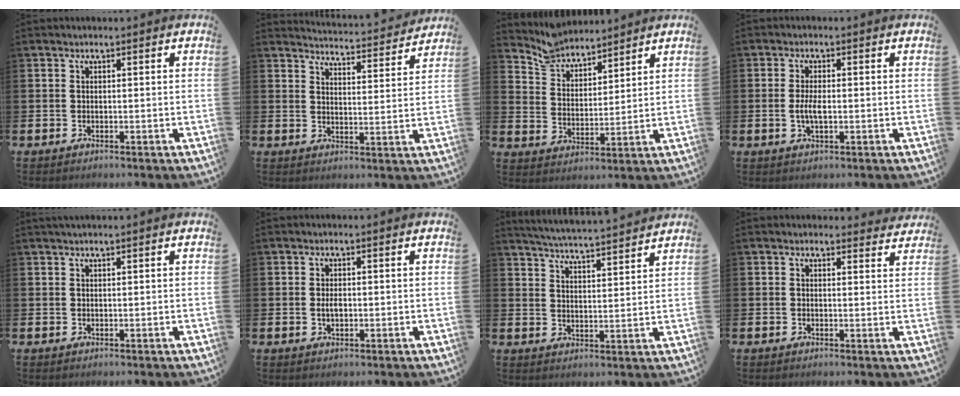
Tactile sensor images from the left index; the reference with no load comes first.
{"total": 4.5, "force": [4.4, 0.1, 0.1], "torque": [-0.015, -0.040, 0.075]}
{"total": 5.9, "force": [5.7, 1.7, 0.1], "torque": [-0.036, -0.033, 0.103]}
{"total": 2.9, "force": [-0.3, 1.1, 2.7], "torque": [-0.046, -0.001, -0.007]}
{"total": 0.6, "force": [0.5, 0.0, 0.3], "torque": [-0.014, 0.005, 0.011]}
{"total": 1.6, "force": [-0.1, 0.8, 1.3], "torque": [-0.023, 0.003, -0.003]}
{"total": 5.2, "force": [5.2, -0.4, 0.7], "torque": [-0.036, -0.037, 0.091]}
{"total": 1.6, "force": [1.5, 0.6, 0.0], "torque": [0.005, -0.004, 0.026]}